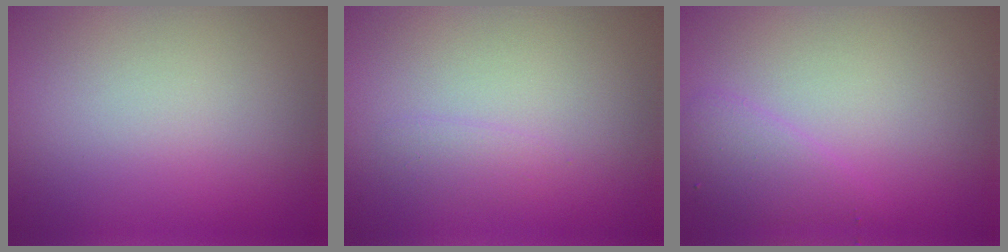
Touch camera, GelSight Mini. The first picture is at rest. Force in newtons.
{"total": 1.0, "press": 1.0, "slide": 0.0}
{"total": 2.0, "press": 2.0, "slide": 0.1}